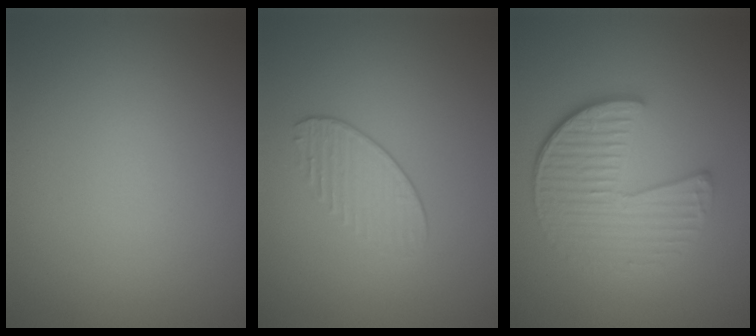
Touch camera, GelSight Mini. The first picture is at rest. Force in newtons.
{"total": 1.6, "press": 1.1, "slide": 1.2}
{"total": 5.3, "press": 4.0, "slide": 3.5}